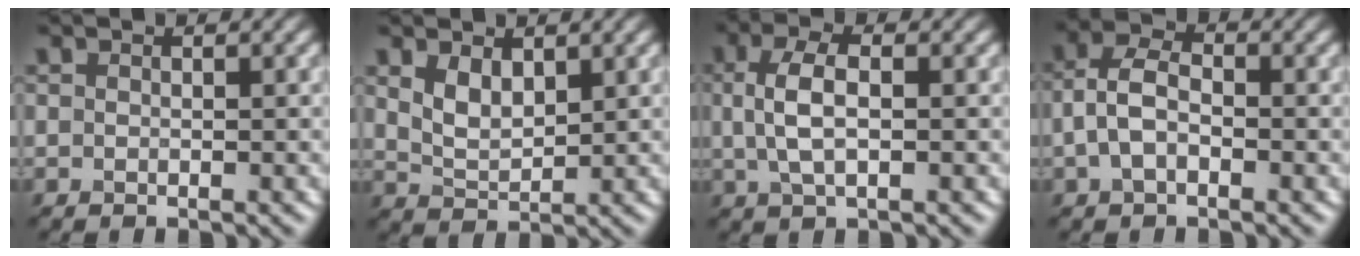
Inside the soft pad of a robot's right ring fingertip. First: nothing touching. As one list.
[{"total": 2.7, "force": [1.4, 1.5, 1.8], "torque": [-0.042, -0.006, 0.034]}, {"total": 3.9, "force": [0.4, 1.8, 3.5], "torque": [-0.079, 0.005, 0.004]}, {"total": 3.4, "force": [-0.6, 2.1, 2.6], "torque": [-0.058, 0.008, -0.017]}]